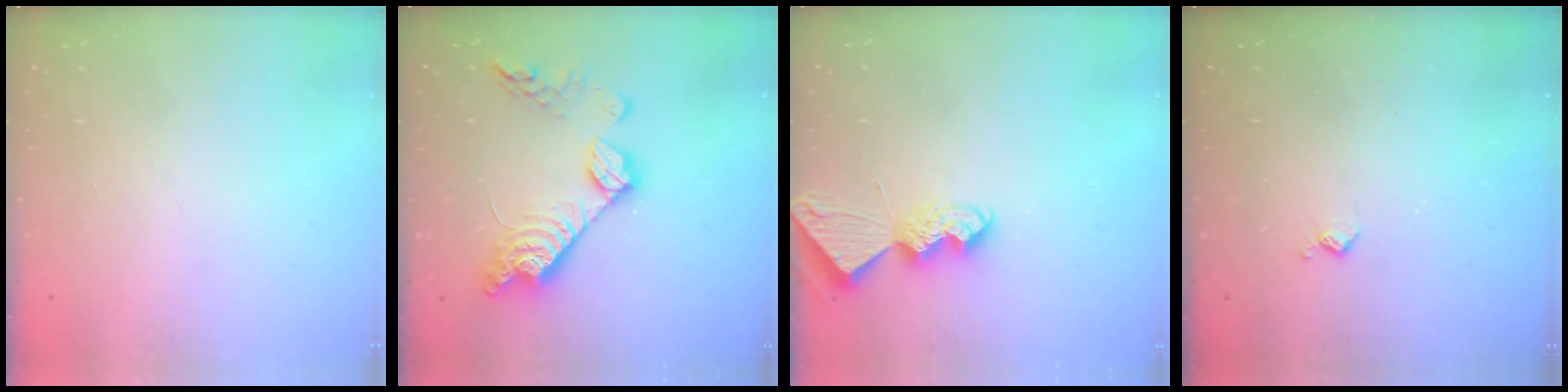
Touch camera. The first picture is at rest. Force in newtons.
{"total": 16.0, "press": 15.9, "slide": 1.1}
{"total": 9.5, "press": 9.4, "slide": 0.7}
{"total": 3.9, "press": 3.9, "slide": 0.8}